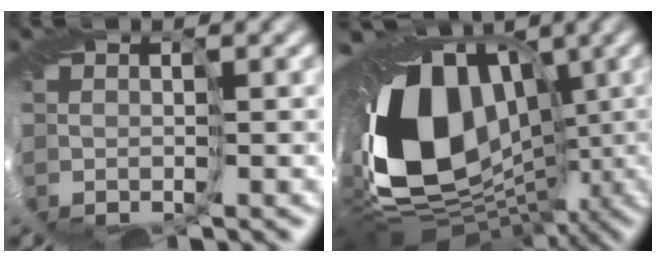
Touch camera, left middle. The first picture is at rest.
{"total": 17.4, "force": [-1.1, 12.2, 12.3], "torque": [-0.239, 0.001, -0.031]}